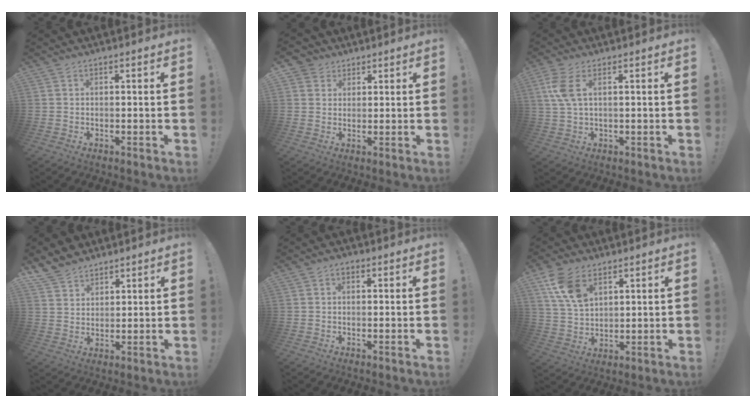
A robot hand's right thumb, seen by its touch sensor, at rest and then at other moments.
{"total": 4.2, "force": [2.5, 3.3, 0.6], "torque": [-0.010, -0.011, 0.049]}
{"total": 6.3, "force": [2.0, 2.5, 5.4], "torque": [-0.120, -0.002, 0.038]}
{"total": 6.9, "force": [5.7, 3.6, 1.3], "torque": [-0.024, -0.041, 0.113]}
{"total": 1.4, "force": [0.3, 1.0, 0.9], "torque": [-0.009, 0.001, 0.005]}
{"total": 11.0, "force": [6.1, 6.4, 6.6], "torque": [-0.121, -0.021, 0.118]}